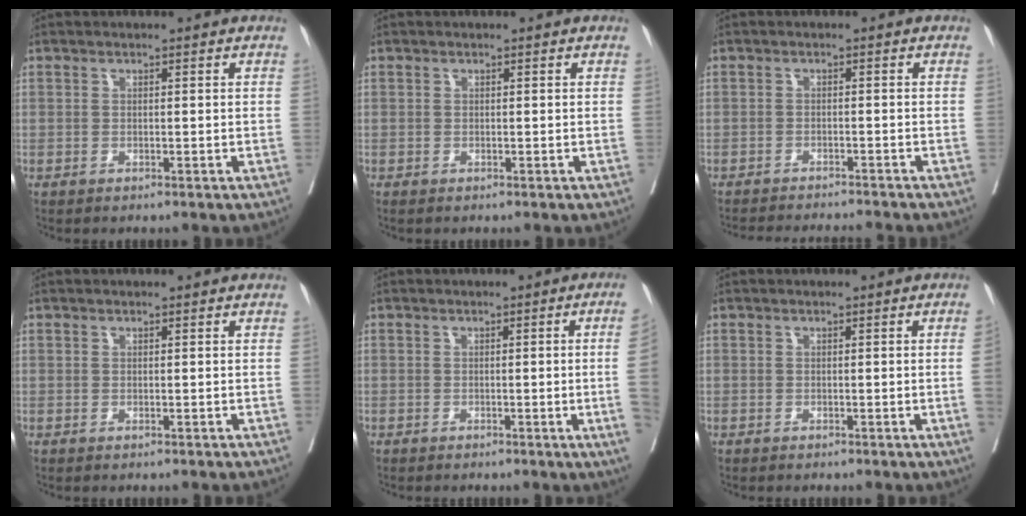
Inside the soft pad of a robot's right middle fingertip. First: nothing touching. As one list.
[{"total": 0.0}, {"total": 9.0, "force": [-8.6, -0.1, 2.4], "torque": [-0.024, -0.010, -0.120]}, {"total": 0.0}, {"total": 5.3, "force": [-0.8, -1.9, 4.9], "torque": [-0.051, -0.011, -0.011]}, {"total": 1.4, "force": [-0.3, -0.5, 1.3], "torque": [-0.013, -0.001, -0.004]}]